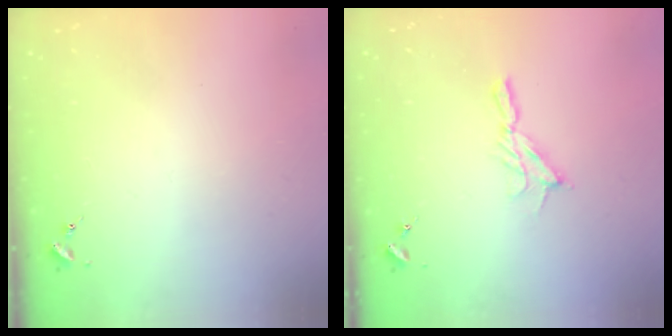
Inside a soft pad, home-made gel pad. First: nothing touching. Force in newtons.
{"total": 8.1, "press": 8.0, "slide": 0.6}